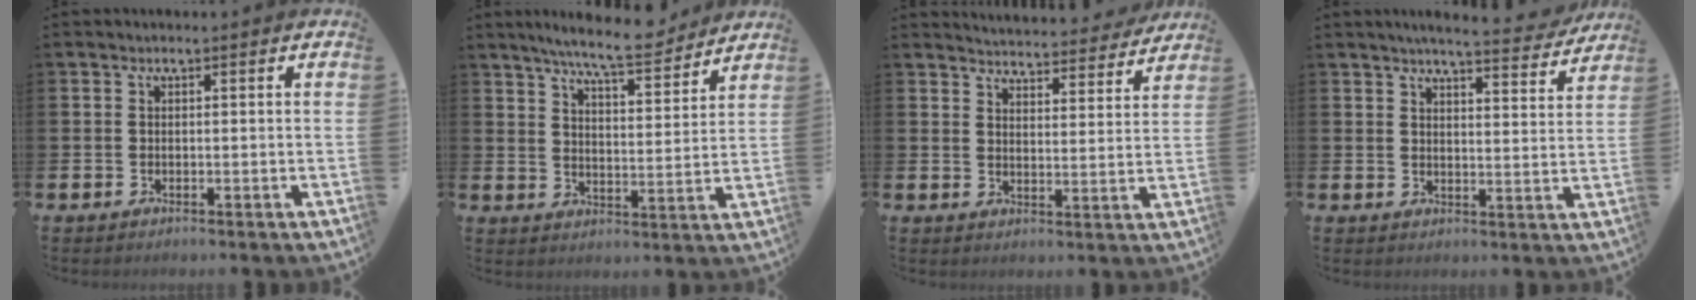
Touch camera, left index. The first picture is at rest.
{"total": 8.2, "force": [7.6, 0.5, 2.9], "torque": [-0.069, -0.042, 0.133]}
{"total": 4.9, "force": [4.8, 0.5, 0.0], "torque": [-0.005, -0.045, 0.082]}
{"total": 5.6, "force": [5.3, 0.2, 1.7], "torque": [-0.035, -0.030, 0.091]}